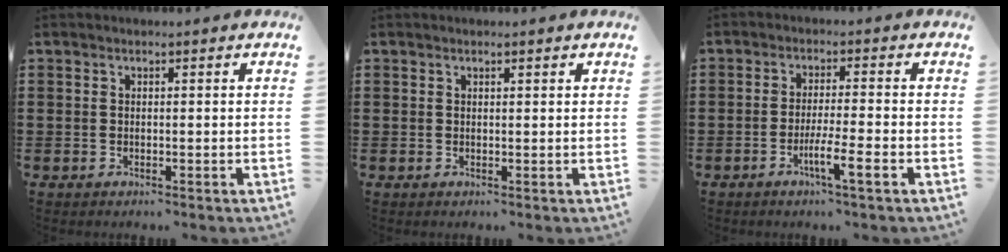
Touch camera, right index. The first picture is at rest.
{"total": 0.5, "force": [0.4, 0.2, 0.3], "torque": [-0.007, 0.002, 0.007]}
{"total": 4.9, "force": [-2.4, 0.2, 4.3], "torque": [-0.070, -0.005, -0.041]}